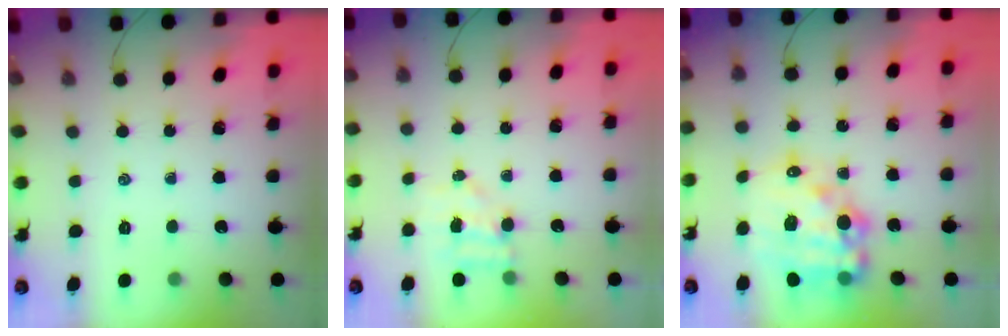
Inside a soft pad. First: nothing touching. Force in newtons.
{"total": 4.5, "press": 4.5, "slide": 0.6}
{"total": 17.5, "press": 17.0, "slide": 4.2}